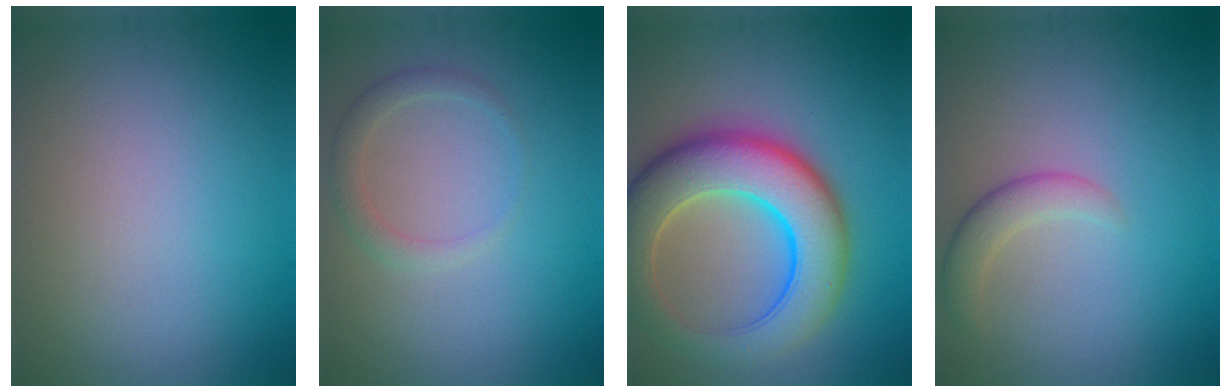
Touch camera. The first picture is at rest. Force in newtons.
{"total": 1.9, "press": 1.9, "slide": 0.1}
{"total": 10.9, "press": 10.9, "slide": 0.2}
{"total": 2.6, "press": 2.6, "slide": 0.2}